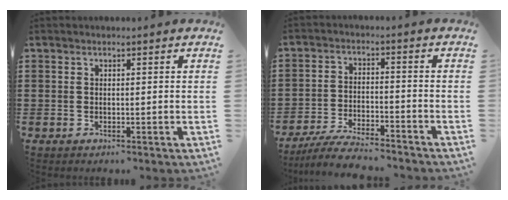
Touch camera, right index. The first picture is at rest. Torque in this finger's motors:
{"motor_torque": [0.30, 0.30, 0.29, 0.07]}